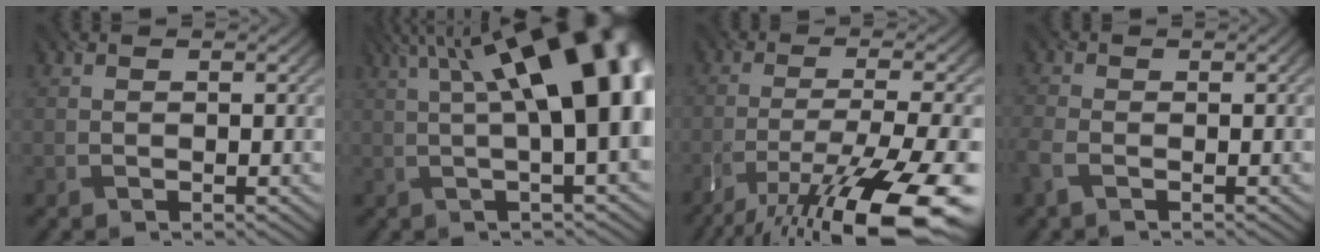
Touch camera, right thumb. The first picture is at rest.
{"total": 16.2, "force": [2.9, 5.4, 15.0], "torque": [-0.195, 0.046, 0.040]}
{"total": 15.5, "force": [-10.2, 3.6, 11.1], "torque": [-0.204, -0.015, -0.161]}
{"total": 2.9, "force": [-1.3, 1.1, 2.3], "torque": [-0.065, -0.004, -0.031]}